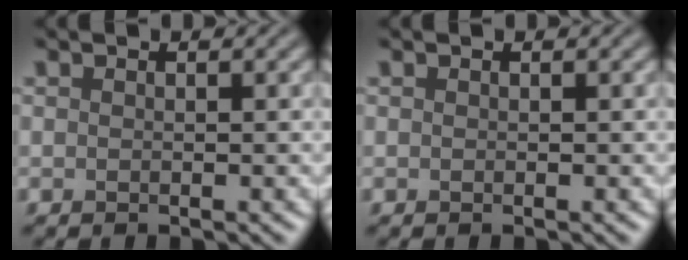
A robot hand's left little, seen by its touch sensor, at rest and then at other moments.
{"total": 0.0}